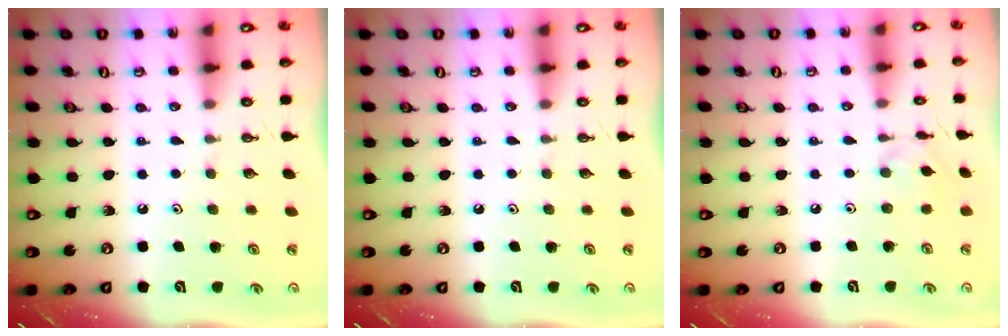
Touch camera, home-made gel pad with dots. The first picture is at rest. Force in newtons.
{"total": 0.0}
{"total": 1.6, "press": 1.6, "slide": 0.2}